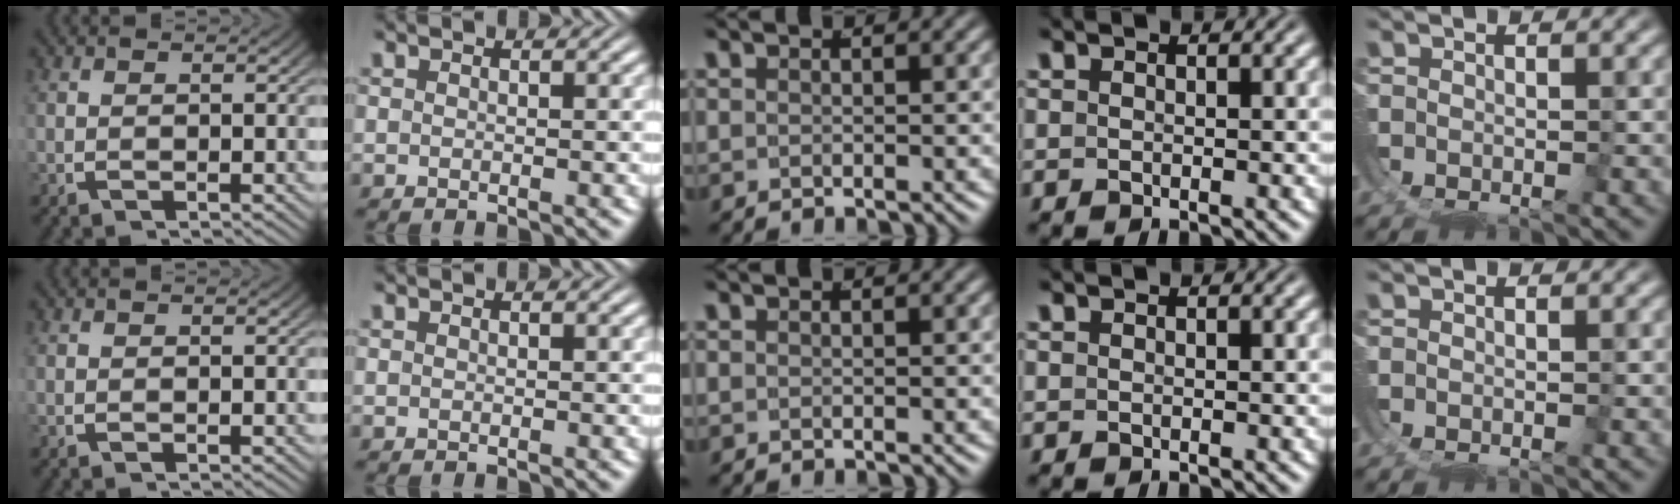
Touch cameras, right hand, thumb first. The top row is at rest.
{}